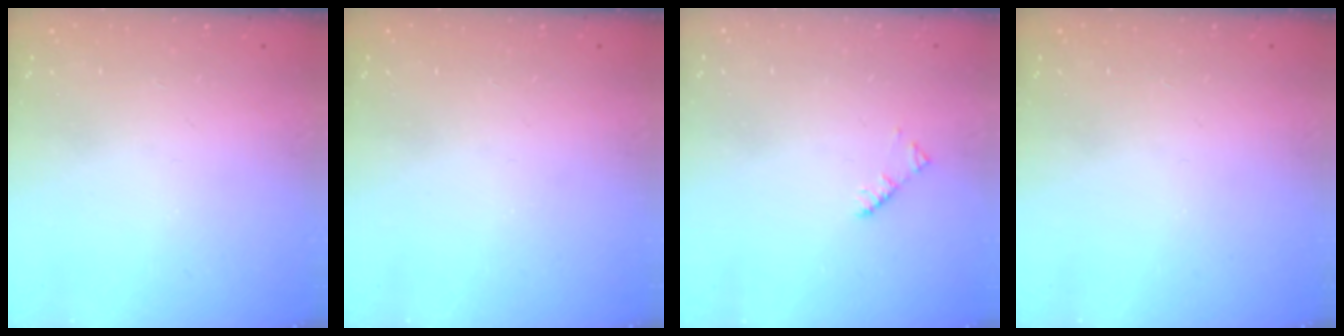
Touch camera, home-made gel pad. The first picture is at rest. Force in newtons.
{"total": 0.0}
{"total": 1.9, "press": 1.9, "slide": 0.3}
{"total": 0.0}